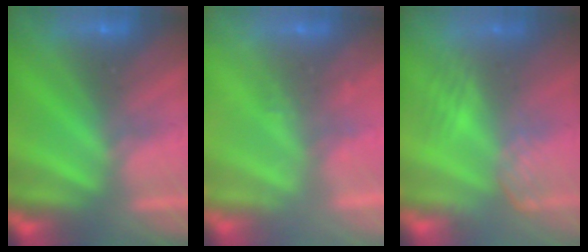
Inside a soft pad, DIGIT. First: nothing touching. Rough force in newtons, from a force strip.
{"total": 2.3}
{"total": 2.7}